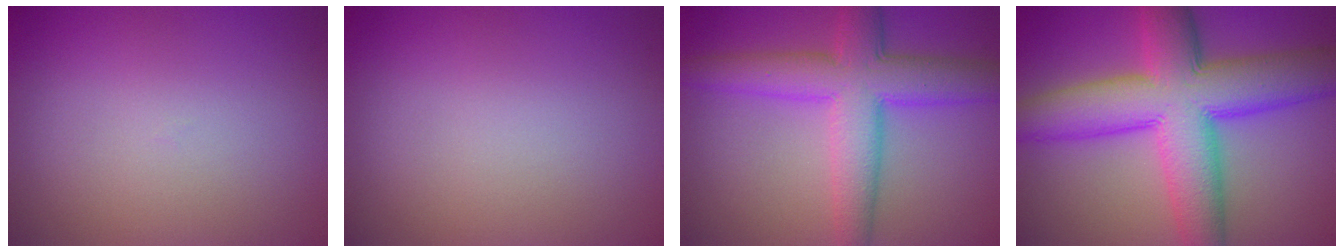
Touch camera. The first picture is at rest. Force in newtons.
{"total": 0.0}
{"total": 7.6, "press": 7.6, "slide": 0.1}
{"total": 12.1, "press": 12.1, "slide": 0.3}